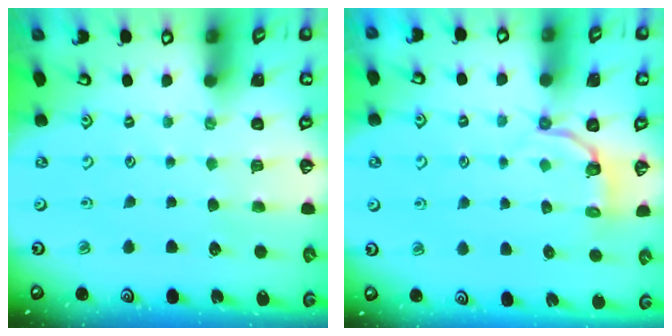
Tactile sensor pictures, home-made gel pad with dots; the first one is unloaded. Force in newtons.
{"total": 3.5, "press": 1.7, "slide": 3.1}